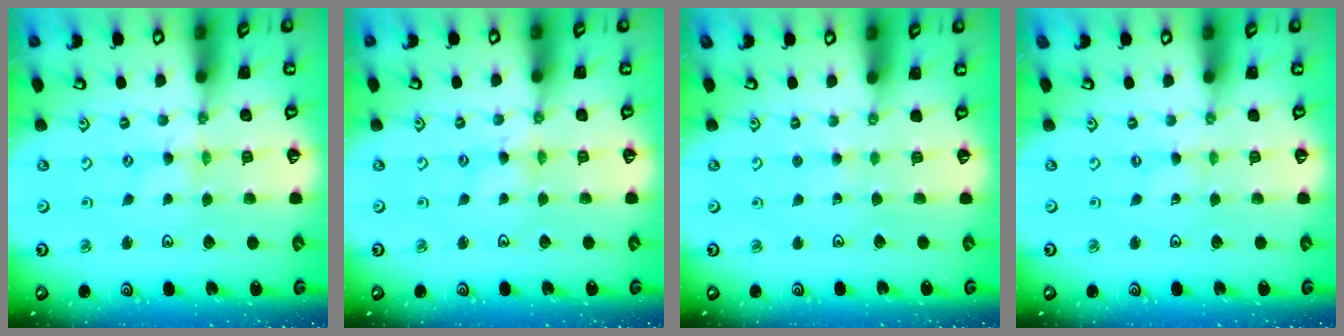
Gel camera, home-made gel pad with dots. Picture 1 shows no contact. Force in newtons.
{"total": 2.4, "press": 2.3, "slide": 0.4}
{"total": 2.5, "press": 2.5, "slide": 0.3}
{"total": 0.0}